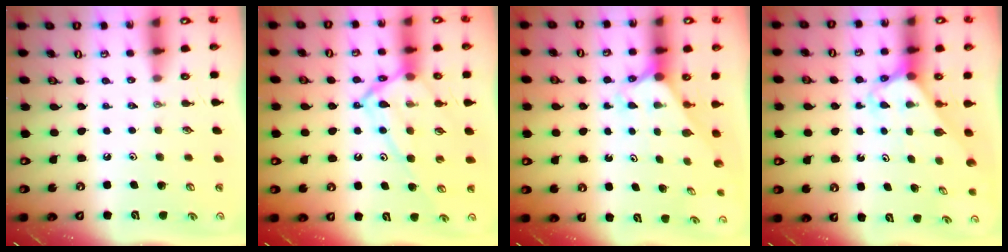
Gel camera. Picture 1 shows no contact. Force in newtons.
{"total": 14.5, "press": 14.5, "slide": 1.2}
{"total": 2.2, "press": 2.2, "slide": 0.2}
{"total": 2.8, "press": 2.8, "slide": 0.2}